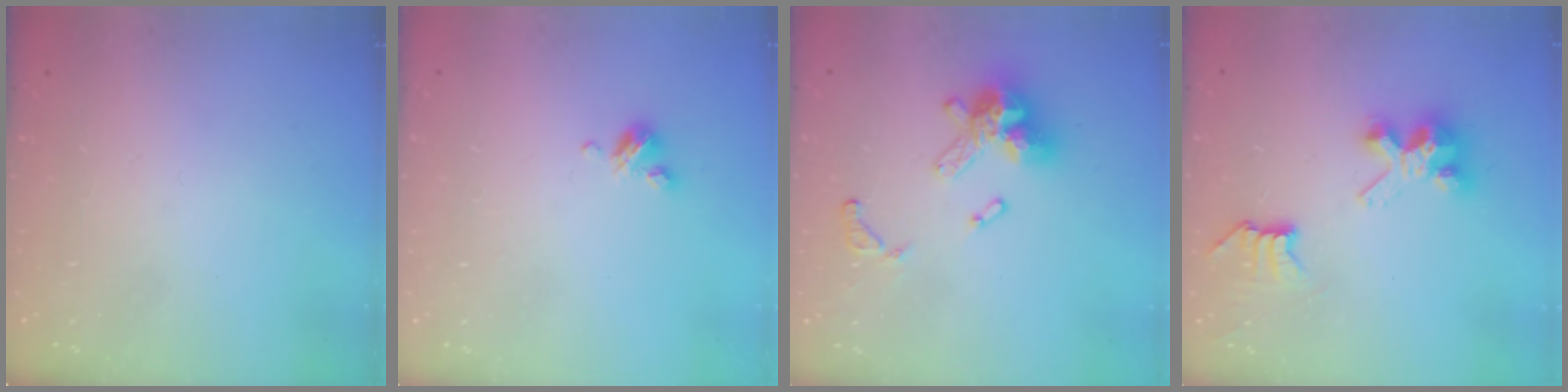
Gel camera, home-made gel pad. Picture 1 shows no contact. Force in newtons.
{"total": 4.0, "press": 4.0, "slide": 0.3}
{"total": 13.8, "press": 13.8, "slide": 1.0}
{"total": 7.4, "press": 7.4, "slide": 0.0}